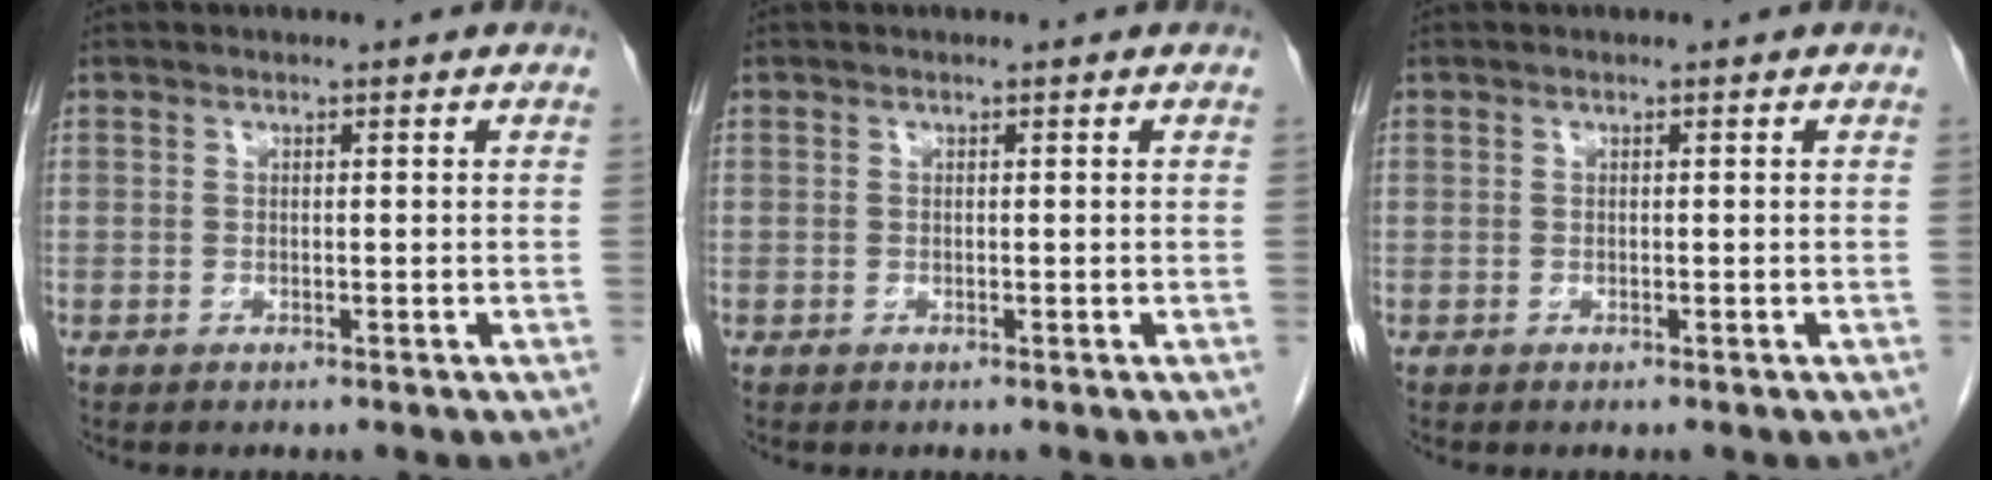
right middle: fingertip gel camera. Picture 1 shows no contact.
{"total": 0.0}
{"total": 0.0}